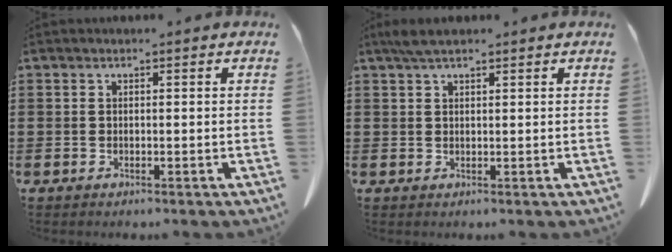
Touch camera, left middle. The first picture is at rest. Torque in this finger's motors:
{"motor_torque": [0.54, 0.54, 0.04, 0.01]}